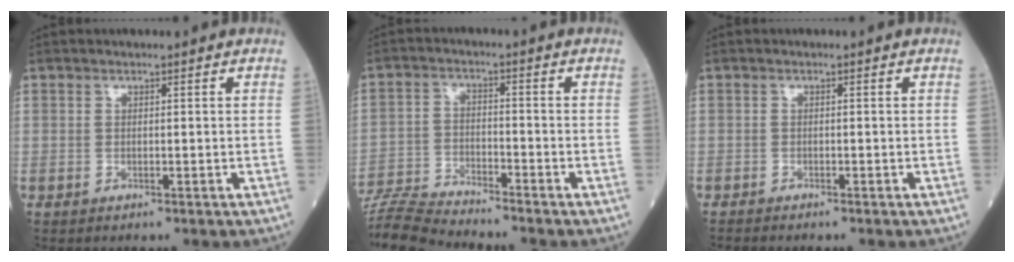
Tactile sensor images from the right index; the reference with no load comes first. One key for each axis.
{"total": 8.7, "fx": -8.5, "fy": -1.5, "fz": 1.1, "tx": -0.020, "ty": -0.011, "tz": -0.162}
{"total": 1.1, "fx": -1.1, "fy": -0.1, "fz": 0.3, "tx": -0.009, "ty": -0.003, "tz": -0.020}